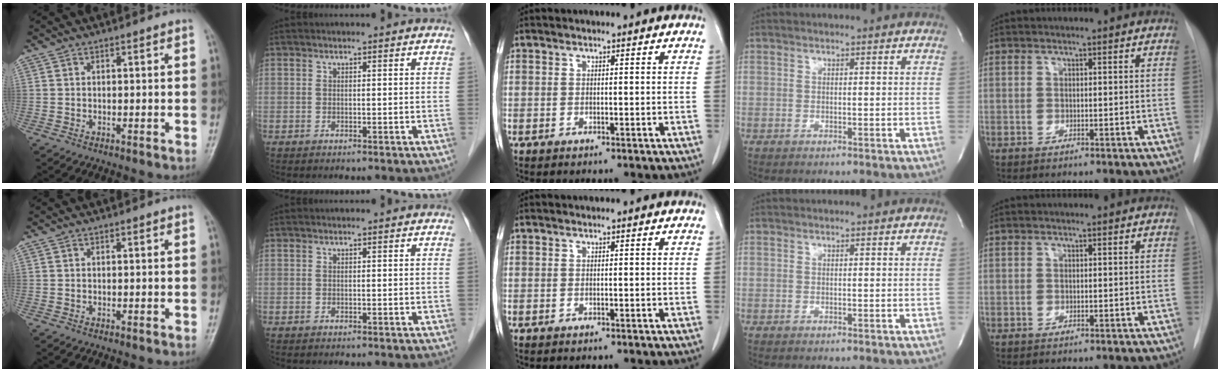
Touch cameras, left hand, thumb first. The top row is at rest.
{}